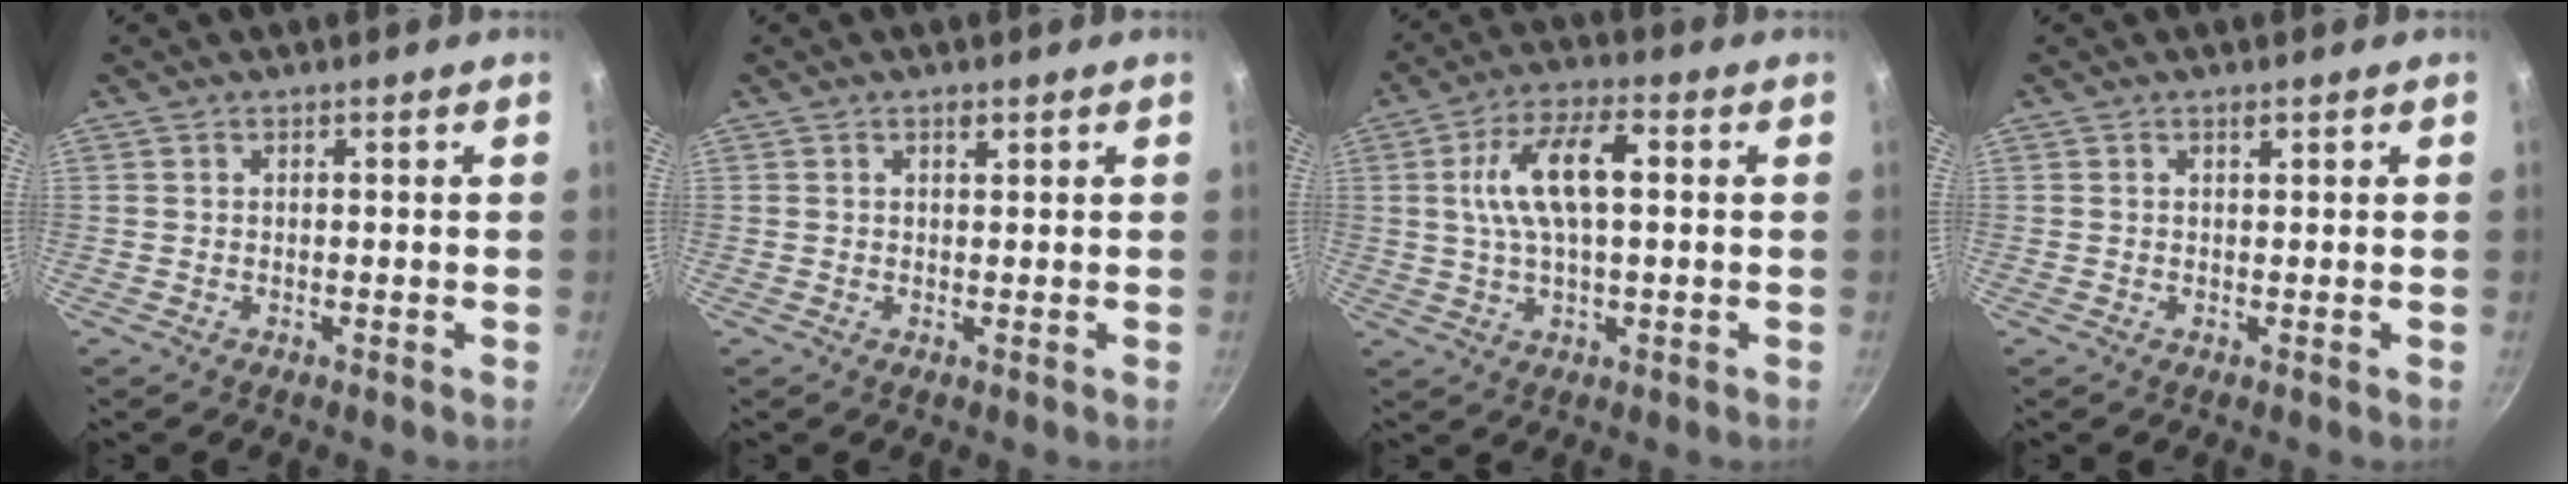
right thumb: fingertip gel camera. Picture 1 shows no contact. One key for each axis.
{"total": 1.2, "fx": 0.7, "fy": 0.3, "fz": 0.9, "tx": -0.014, "ty": -0.004, "tz": 0.012}
{"total": 11.5, "fx": 1.8, "fy": 4.7, "fz": 10.3, "tx": -0.191, "ty": 0.018, "tz": 0.031}
{"total": 0.9, "fx": 0.6, "fy": 0.1, "fz": 0.7, "tx": -0.014, "ty": -0.004, "tz": 0.011}